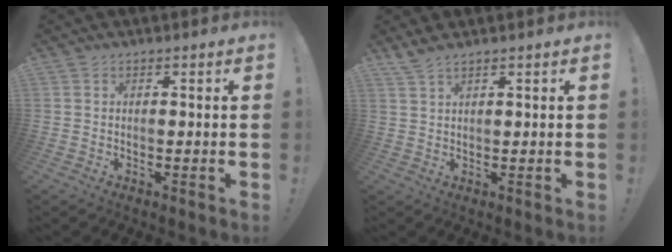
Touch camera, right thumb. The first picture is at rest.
{"total": 2.7, "force": [2.3, 0.0, 1.5], "torque": [-0.035, -0.009, 0.041]}